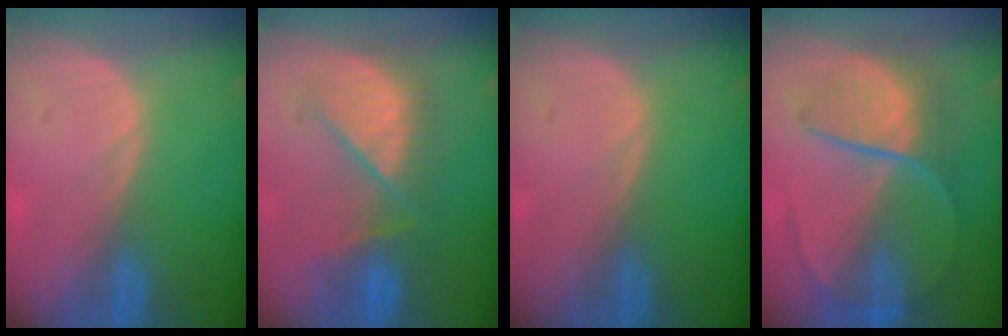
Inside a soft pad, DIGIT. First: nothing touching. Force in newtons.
{"total": 8.1, "press": 8.1, "slide": 0.0}
{"total": 0.0}
{"total": 8.1, "press": 7.3, "slide": 3.5}